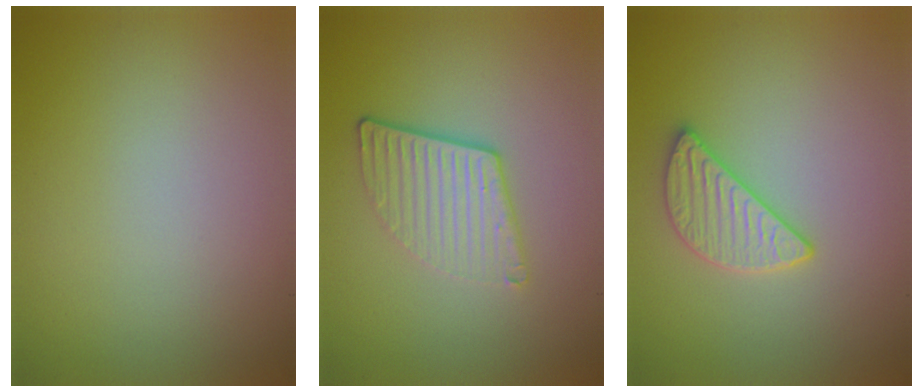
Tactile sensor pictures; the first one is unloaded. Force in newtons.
{"total": 3.6, "press": 2.9, "slide": 2.1}
{"total": 2.8, "press": 2.7, "slide": 0.7}